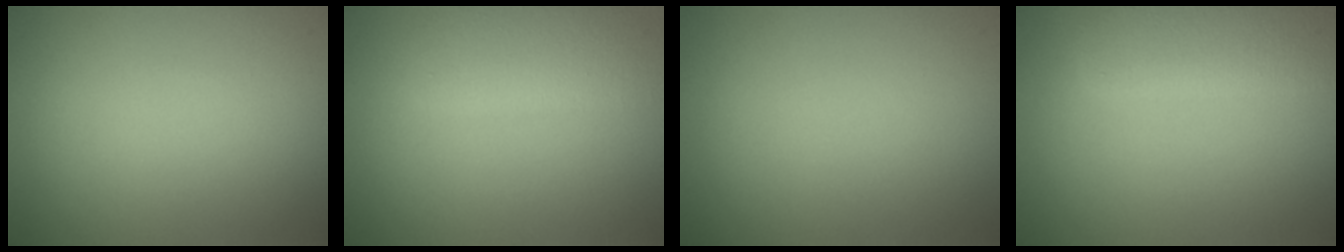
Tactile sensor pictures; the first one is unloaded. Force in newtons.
{"total": 3.4, "press": 3.4, "slide": 0.1}
{"total": 0.0}
{"total": 4.9, "press": 4.9, "slide": 0.1}